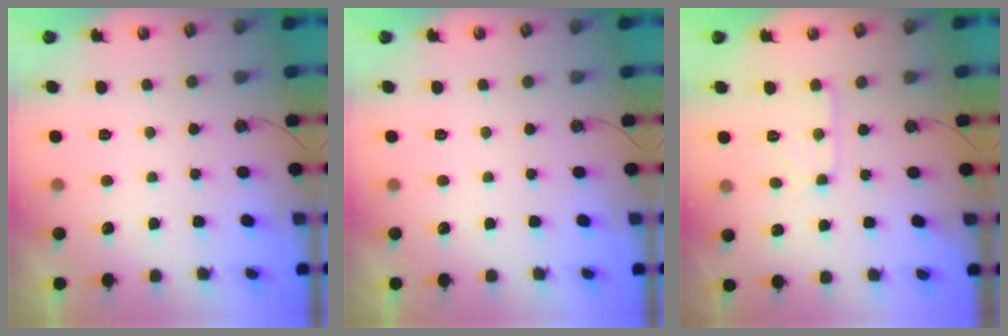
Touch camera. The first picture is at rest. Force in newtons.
{"total": 0.0}
{"total": 7.8, "press": 7.8, "slide": 0.8}